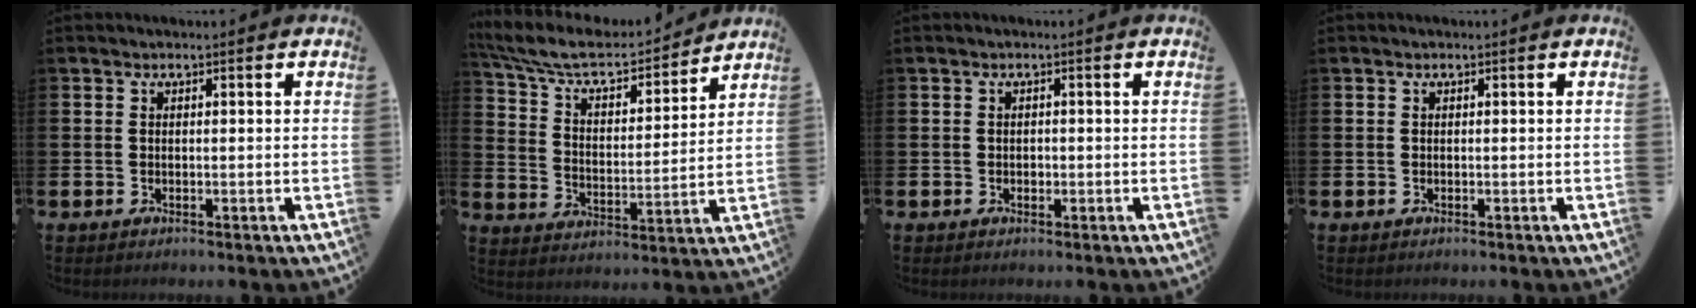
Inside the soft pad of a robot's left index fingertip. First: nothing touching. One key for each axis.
{"total": 8.7, "fx": 7.7, "fy": 2.3, "fz": 3.1, "tx": -0.104, "ty": -0.052, "tz": 0.133}
{"total": 0.7, "fx": -0.1, "fy": 0.6, "fz": 0.2, "tx": 0.000, "ty": 0.003, "tz": -0.004}
{"total": 0.0}